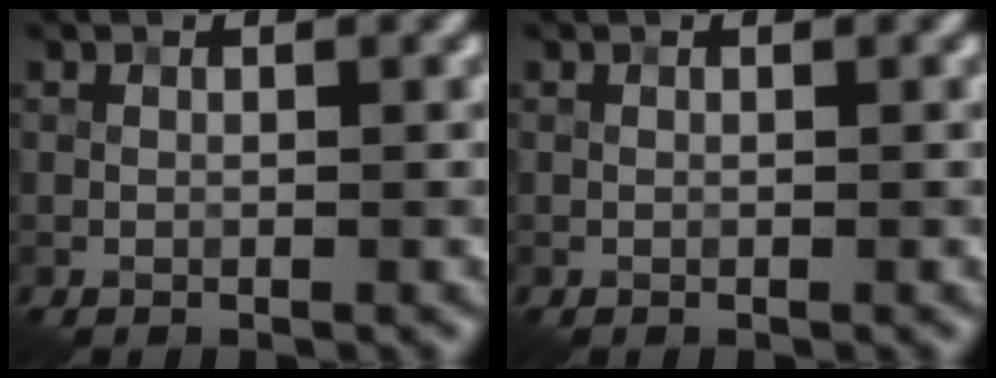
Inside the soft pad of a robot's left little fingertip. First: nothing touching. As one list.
[{"total": 0.0}]